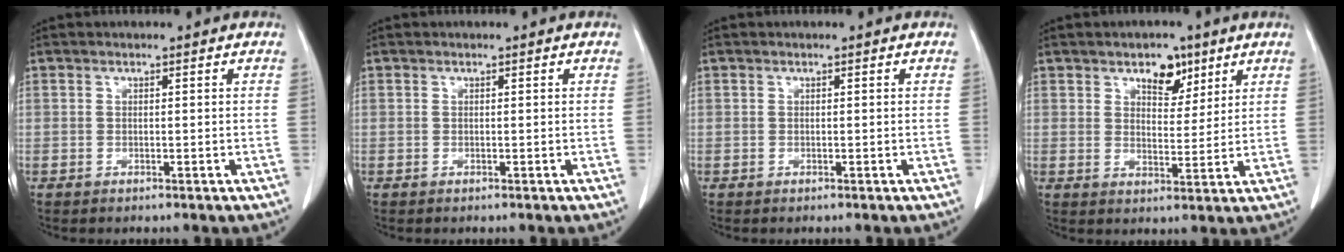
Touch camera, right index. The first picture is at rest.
{"total": 0.0}
{"total": 0.0}
{"total": 5.6, "force": [3.5, 3.1, 3.1], "torque": [-0.041, 0.004, 0.056]}